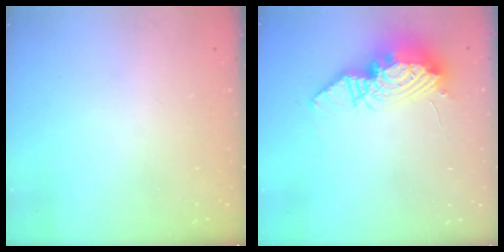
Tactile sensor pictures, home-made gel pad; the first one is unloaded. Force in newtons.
{"total": 18.4, "press": 15.1, "slide": 10.5}